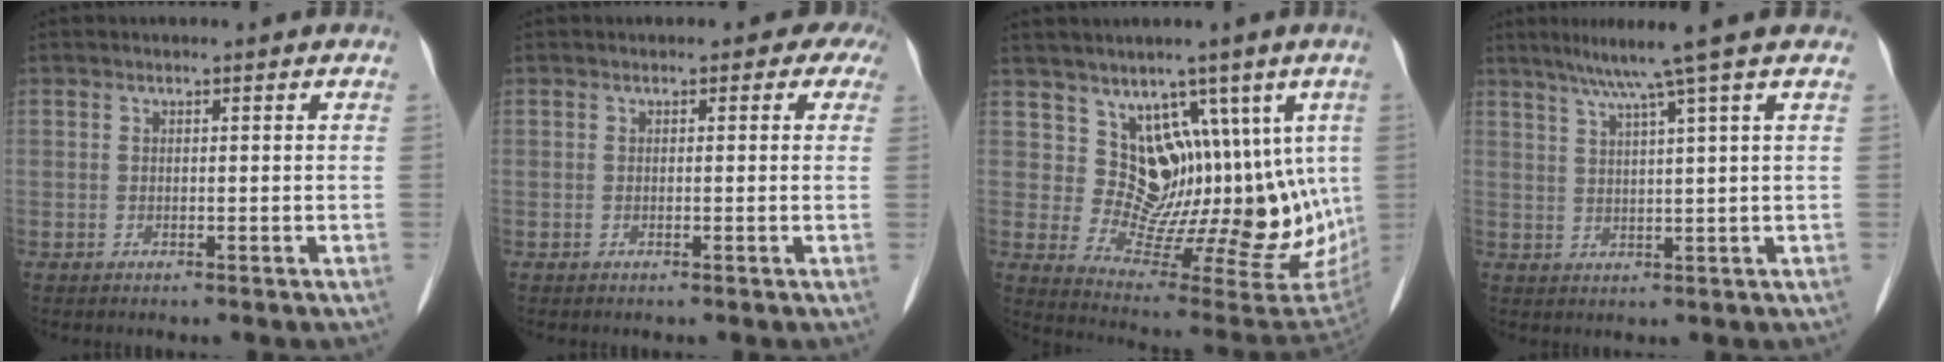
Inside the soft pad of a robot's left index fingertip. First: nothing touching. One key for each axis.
{"total": 2.2, "fx": 0.9, "fy": 1.8, "fz": 0.9, "tx": 0.008, "ty": 0.002, "tz": -0.011}
{"total": 13.3, "fx": 5.3, "fy": 7.5, "fz": 9.7, "tx": -0.125, "ty": 0.003, "tz": 0.109}
{"total": 6.6, "fx": 4.8, "fy": -2.0, "fz": 4.1, "tx": -0.065, "ty": 0.013, "tz": 0.077}